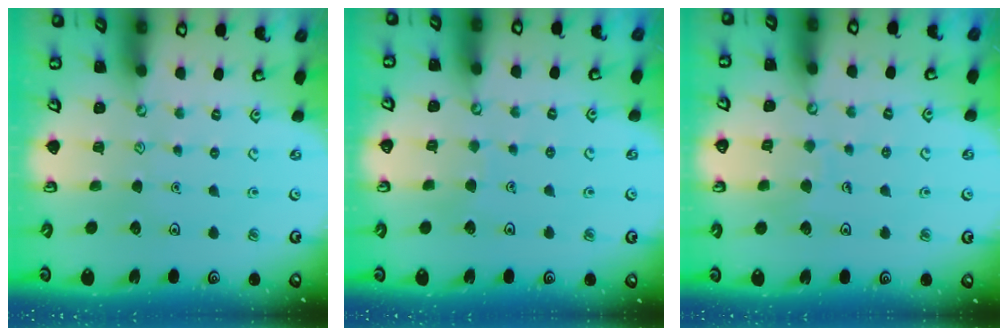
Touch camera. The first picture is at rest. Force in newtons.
{"total": 2.3, "press": 2.3, "slide": 0.1}
{"total": 5.7, "press": 5.7, "slide": 0.2}